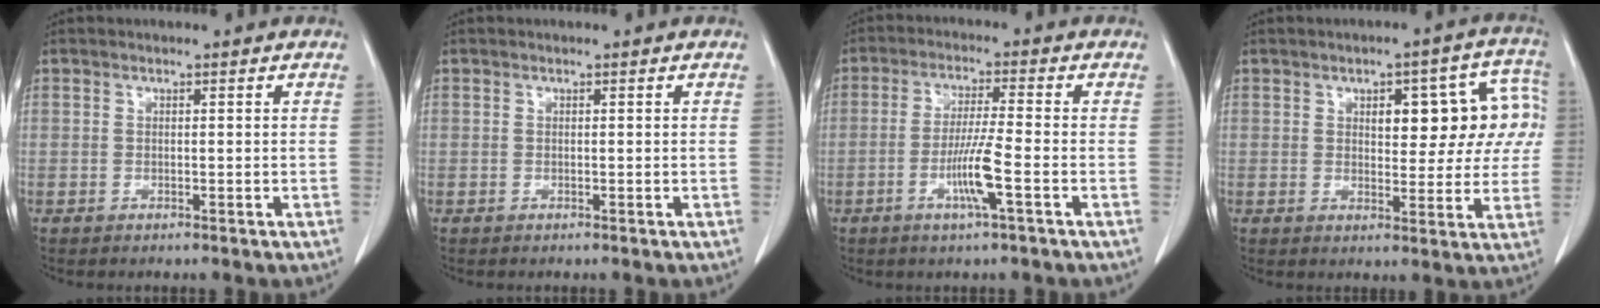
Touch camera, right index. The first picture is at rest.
{"total": 0.0}
{"total": 6.7, "force": [-2.4, -0.4, 6.2], "torque": [-0.121, -0.007, -0.047]}
{"total": 11.1, "force": [2.6, 4.9, 9.6], "torque": [-0.102, 0.036, 0.035]}